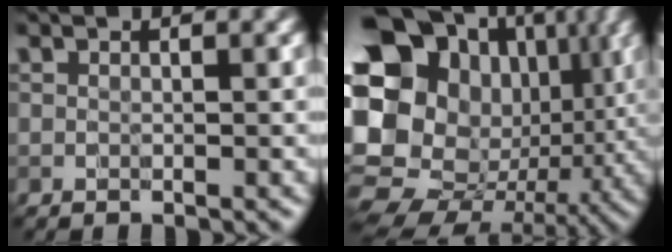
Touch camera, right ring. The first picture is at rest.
{"total": 19.2, "force": [1.2, 15.8, 10.9], "torque": [-0.195, -0.008, 0.016]}